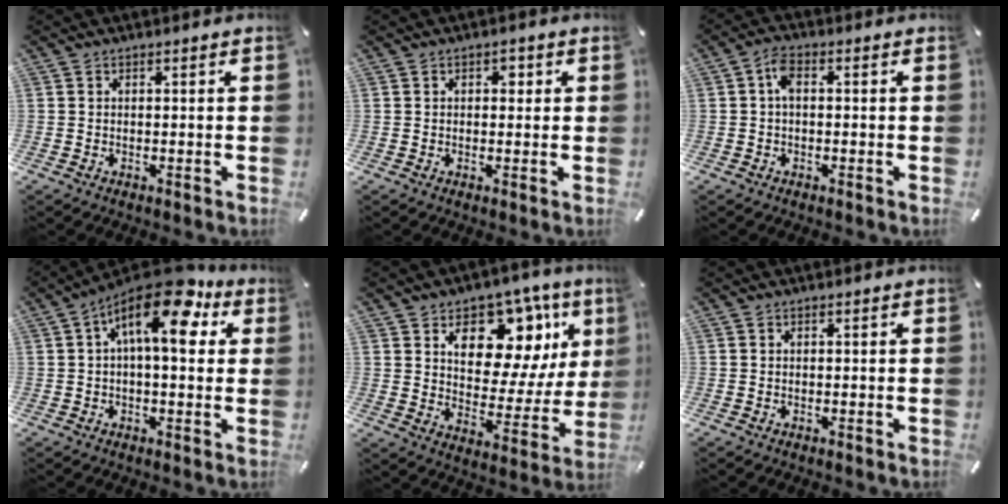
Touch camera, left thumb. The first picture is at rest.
{"total": 1.7, "force": [0.4, 1.3, 1.0], "torque": [-0.015, 0.006, 0.002]}
{"total": 3.6, "force": [0.0, 1.9, 3.0], "torque": [-0.068, 0.008, -0.004]}
{"total": 14.9, "force": [6.1, 6.4, 12.0], "torque": [-0.183, -0.036, 0.098]}
{"total": 14.4, "force": [7.9, 9.7, 7.2], "torque": [-0.101, -0.059, 0.140]}
{"total": 0.0}